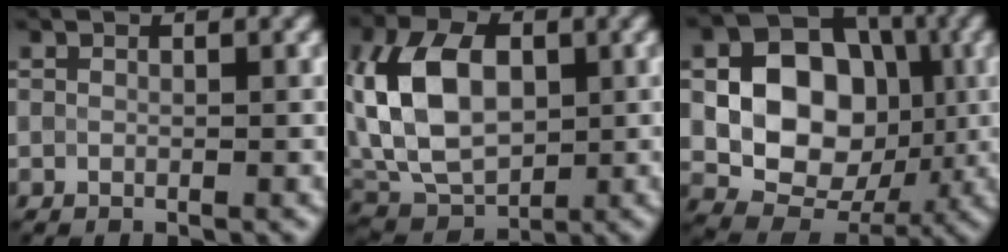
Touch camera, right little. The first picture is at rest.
{"total": 9.2, "force": [1.2, 6.0, 6.8], "torque": [-0.145, 0.016, 0.011]}
{"total": 12.8, "force": [0.4, 10.0, 8.1], "torque": [-0.122, 0.021, -0.007]}